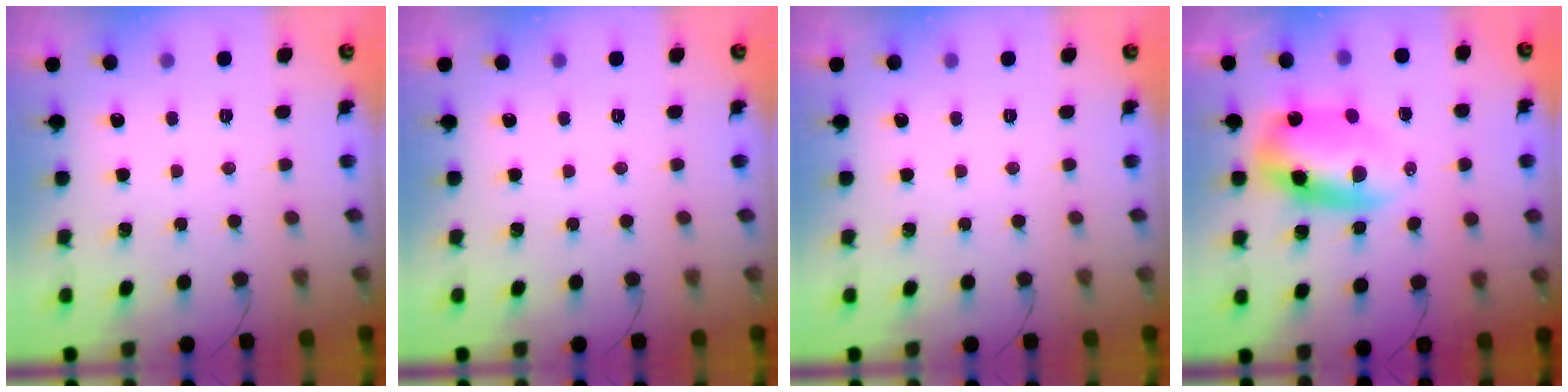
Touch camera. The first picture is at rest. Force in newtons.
{"total": 0.0}
{"total": 0.0}
{"total": 10.1, "press": 9.7, "slide": 2.7}